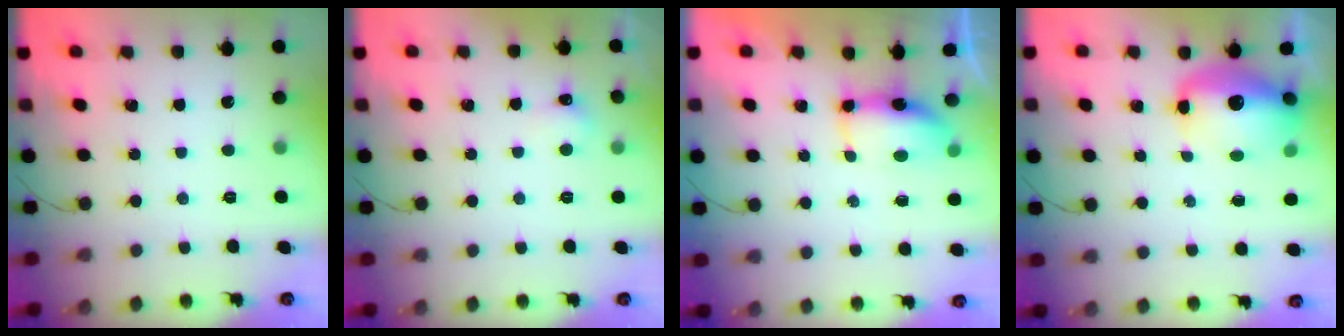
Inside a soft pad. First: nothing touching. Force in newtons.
{"total": 3.8, "press": 3.7, "slide": 1.1}
{"total": 13.2, "press": 8.8, "slide": 9.9}
{"total": 13.8, "press": 12.5, "slide": 5.9}